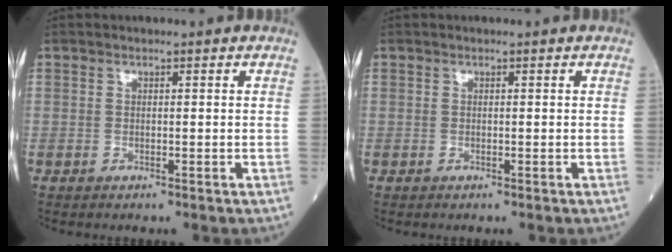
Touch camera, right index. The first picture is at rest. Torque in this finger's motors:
{"motor_torque": [0.00, 0.00, 0.00, 0.00]}